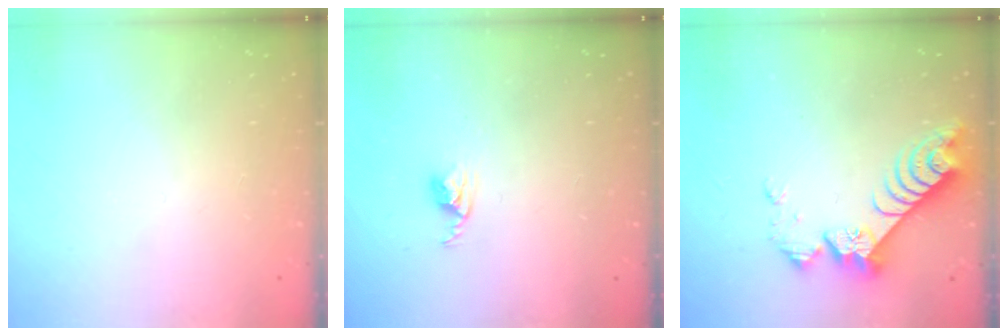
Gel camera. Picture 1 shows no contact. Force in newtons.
{"total": 2.8, "press": 2.7, "slide": 0.4}
{"total": 8.3, "press": 8.3, "slide": 0.7}